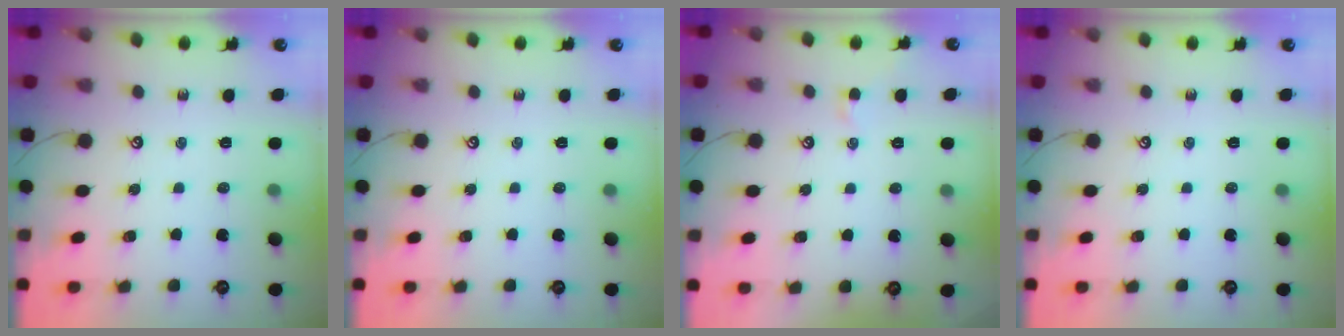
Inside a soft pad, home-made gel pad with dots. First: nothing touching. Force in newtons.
{"total": 0.0}
{"total": 0.0}
{"total": 0.0}